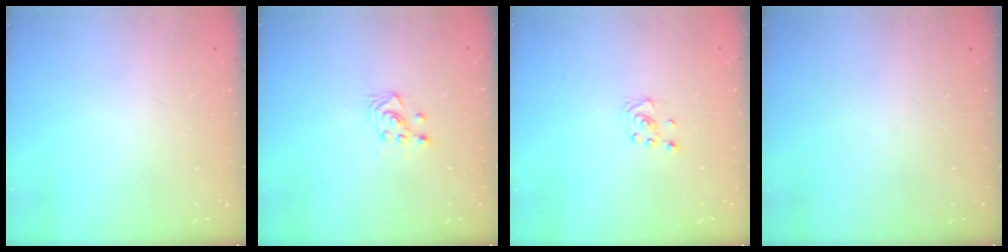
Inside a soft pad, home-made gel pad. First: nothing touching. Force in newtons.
{"total": 2.6, "press": 2.6, "slide": 0.3}
{"total": 3.0, "press": 2.9, "slide": 0.3}
{"total": 0.0}